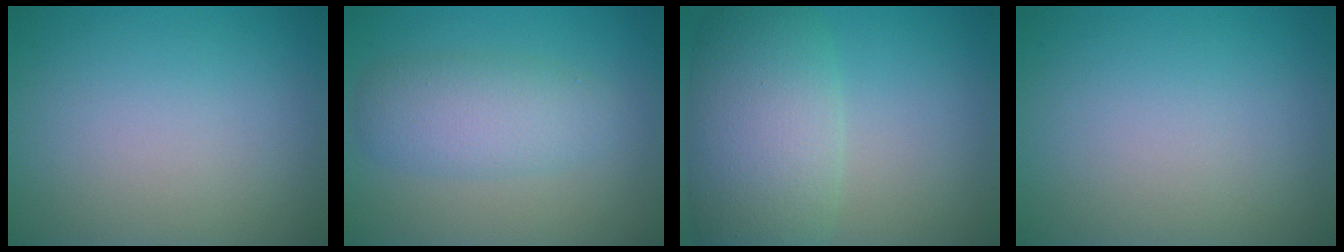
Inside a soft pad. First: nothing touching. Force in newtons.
{"total": 4.1, "press": 4.1, "slide": 0.1}
{"total": 8.4, "press": 8.4, "slide": 0.4}
{"total": 0.0}